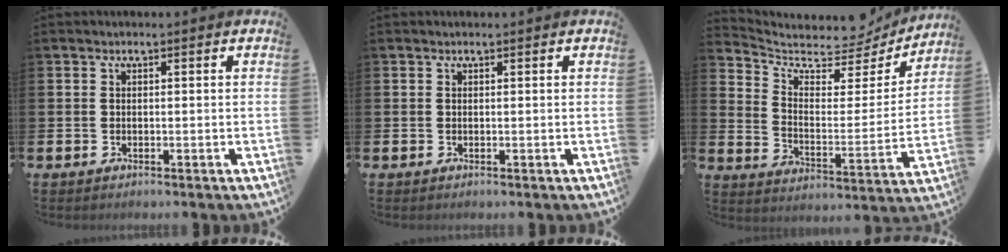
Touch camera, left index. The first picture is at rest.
{"total": 0.0}
{"total": 7.1, "force": [6.5, 2.6, 1.2], "torque": [-0.053, -0.062, 0.107]}